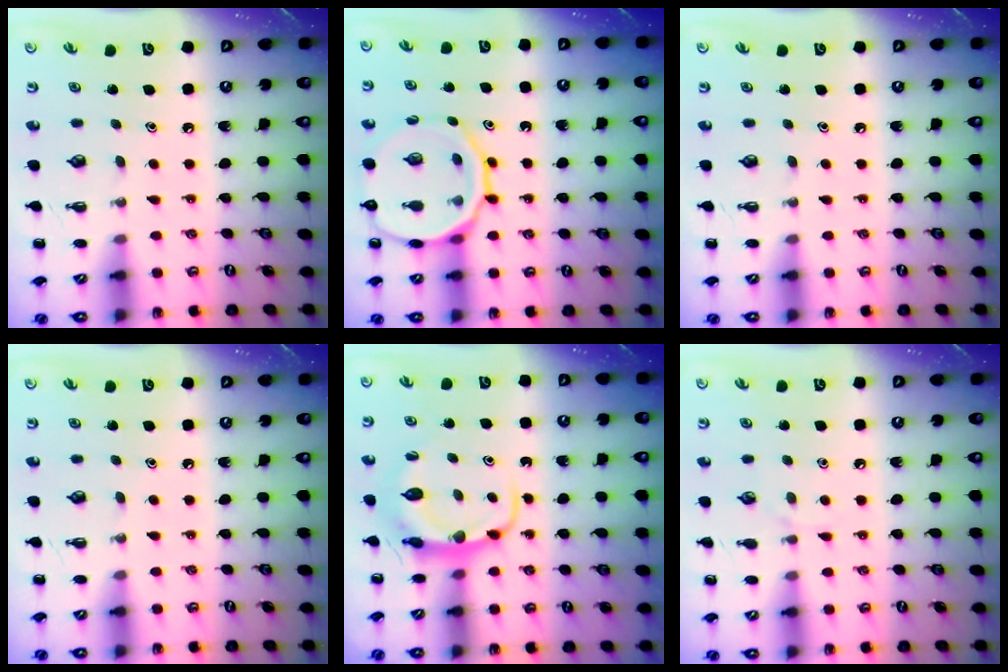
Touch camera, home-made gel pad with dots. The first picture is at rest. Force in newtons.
{"total": 16.1, "press": 16.0, "slide": 2.4}
{"total": 0.0}
{"total": 0.0}
{"total": 6.3, "press": 6.3, "slide": 0.7}
{"total": 3.0, "press": 2.8, "slide": 1.1}